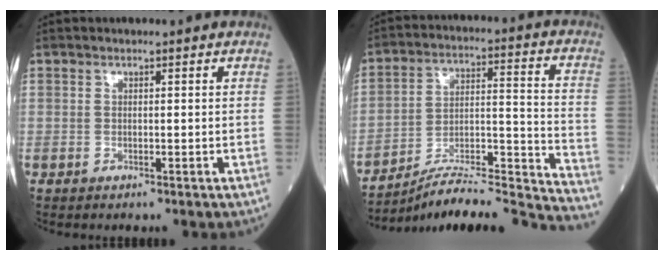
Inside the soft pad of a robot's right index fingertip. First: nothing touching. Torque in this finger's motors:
{"motor_torque": [-0.16, -0.15, 0.26, 0.06]}